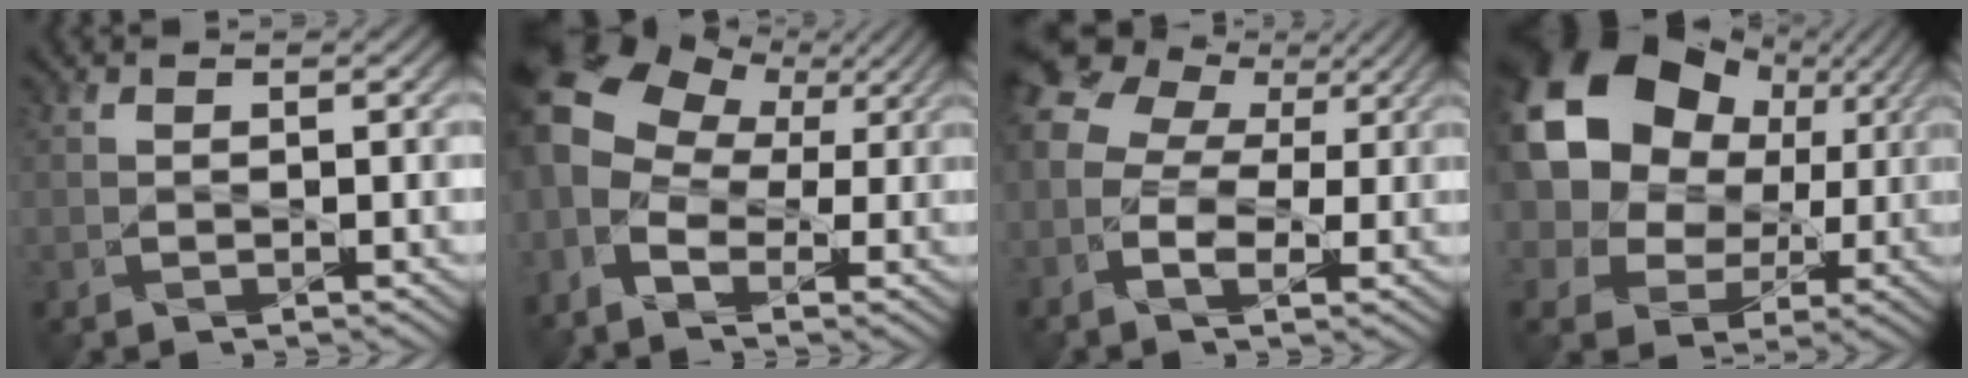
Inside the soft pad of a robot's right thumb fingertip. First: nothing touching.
{"total": 12.9, "force": [1.4, 9.6, 8.5], "torque": [-0.236, -0.009, 0.043]}
{"total": 10.1, "force": [1.1, 7.3, 7.0], "torque": [-0.169, 0.012, 0.015]}
{"total": 21.0, "force": [6.9, 16.4, 11.1], "torque": [-0.272, 0.061, 0.121]}